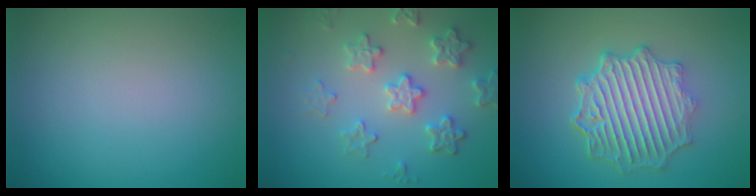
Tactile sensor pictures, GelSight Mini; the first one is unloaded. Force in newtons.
{"total": 4.2, "press": 3.7, "slide": 2.0}
{"total": 6.4, "press": 5.3, "slide": 3.6}